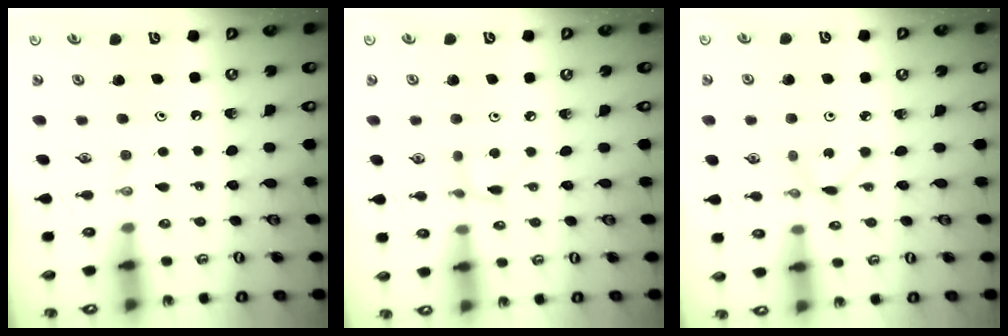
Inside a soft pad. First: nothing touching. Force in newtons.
{"total": 2.0, "press": 2.0, "slide": 0.1}
{"total": 2.3, "press": 2.3, "slide": 0.3}